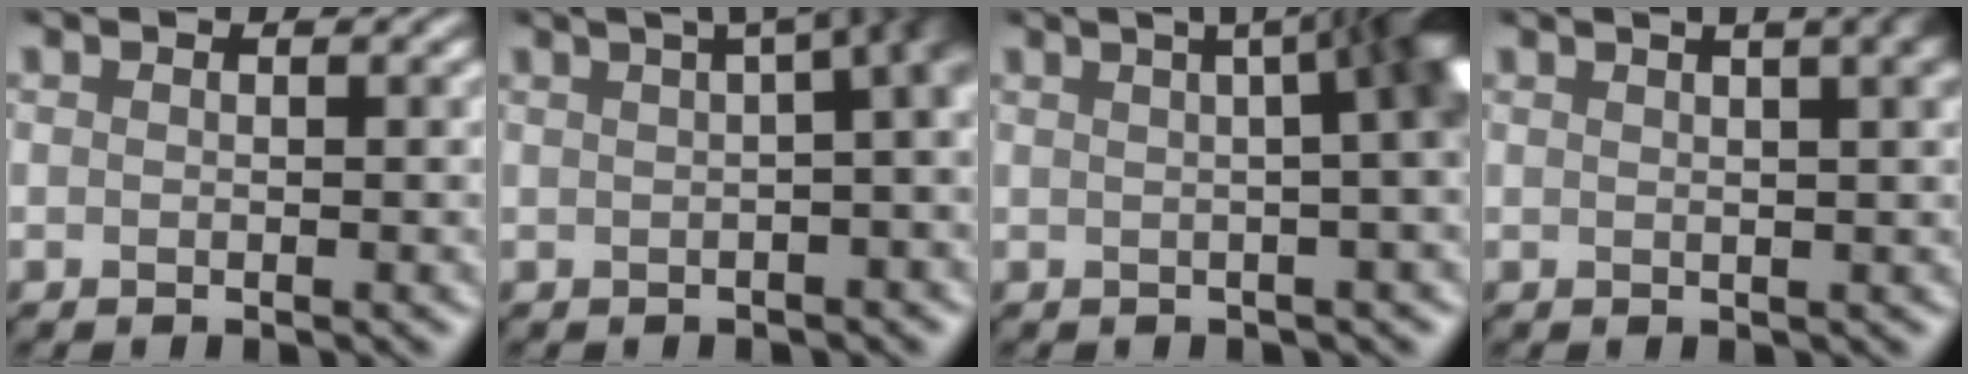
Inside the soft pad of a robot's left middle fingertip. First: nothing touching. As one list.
[{"total": 12.6, "force": [2.9, 5.5, 11.0], "torque": [-0.070, 0.075, 0.031]}, {"total": 14.1, "force": [2.0, 6.7, 12.2], "torque": [-0.058, 0.078, -0.003]}, {"total": 10.1, "force": [5.0, 4.7, 7.5], "torque": [-0.017, 0.067, 0.023]}]